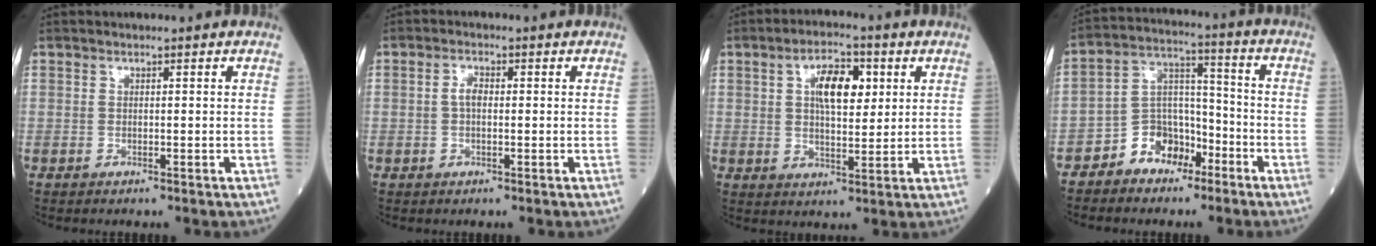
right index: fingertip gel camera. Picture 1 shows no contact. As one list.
[{"total": 2.1, "force": [0.0, 1.0, 1.9], "torque": [-0.035, 0.007, -0.001]}, {"total": 7.8, "force": [2.3, 3.2, 6.7], "torque": [-0.116, 0.013, 0.040]}, {"total": 8.0, "force": [-5.2, 5.2, 3.2], "torque": [-0.065, 0.025, -0.095]}]